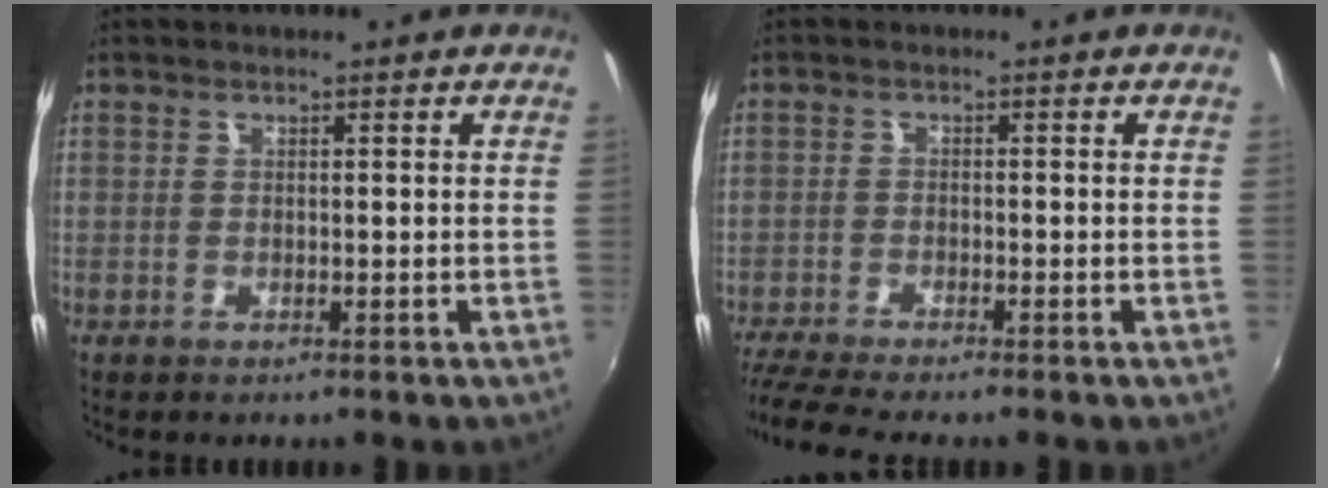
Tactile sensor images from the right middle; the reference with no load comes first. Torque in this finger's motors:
{"motor_torque": [0.41, -0.42, 0.07, 0.04]}